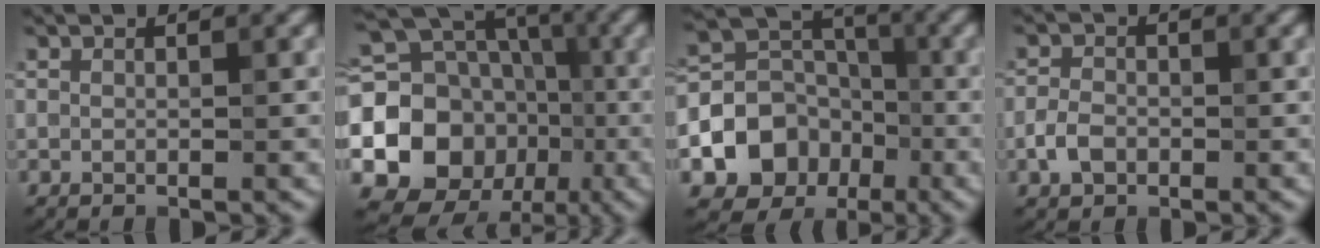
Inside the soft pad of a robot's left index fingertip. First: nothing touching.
{"total": 14.3, "force": [-2.1, 12.3, 6.9], "torque": [-0.142, -0.015, -0.056]}
{"total": 7.7, "force": [-2.9, 6.4, 3.2], "torque": [-0.044, -0.002, -0.059]}
{"total": 2.2, "force": [-0.9, 1.5, 1.2], "torque": [-0.023, 0.002, -0.024]}